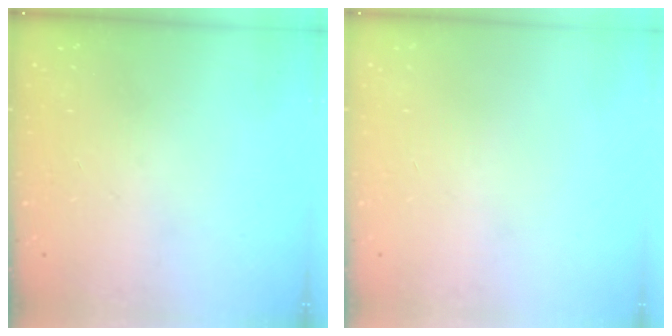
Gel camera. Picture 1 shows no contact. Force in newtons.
{"total": 0.0}